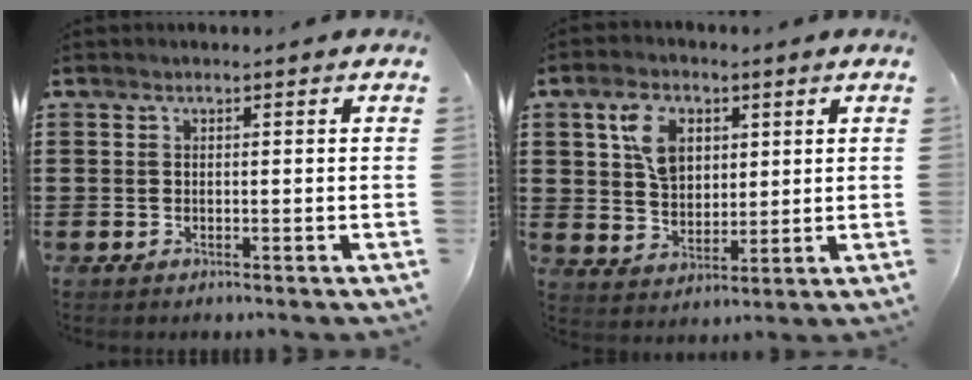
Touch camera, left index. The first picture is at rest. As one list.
[{"total": 7.1, "force": [2.8, 4.8, 4.5], "torque": [-0.090, 0.011, 0.046]}]